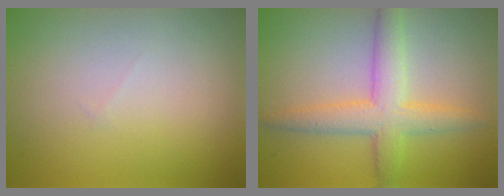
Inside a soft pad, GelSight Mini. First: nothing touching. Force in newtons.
{"total": 4.7, "press": 4.7, "slide": 0.1}